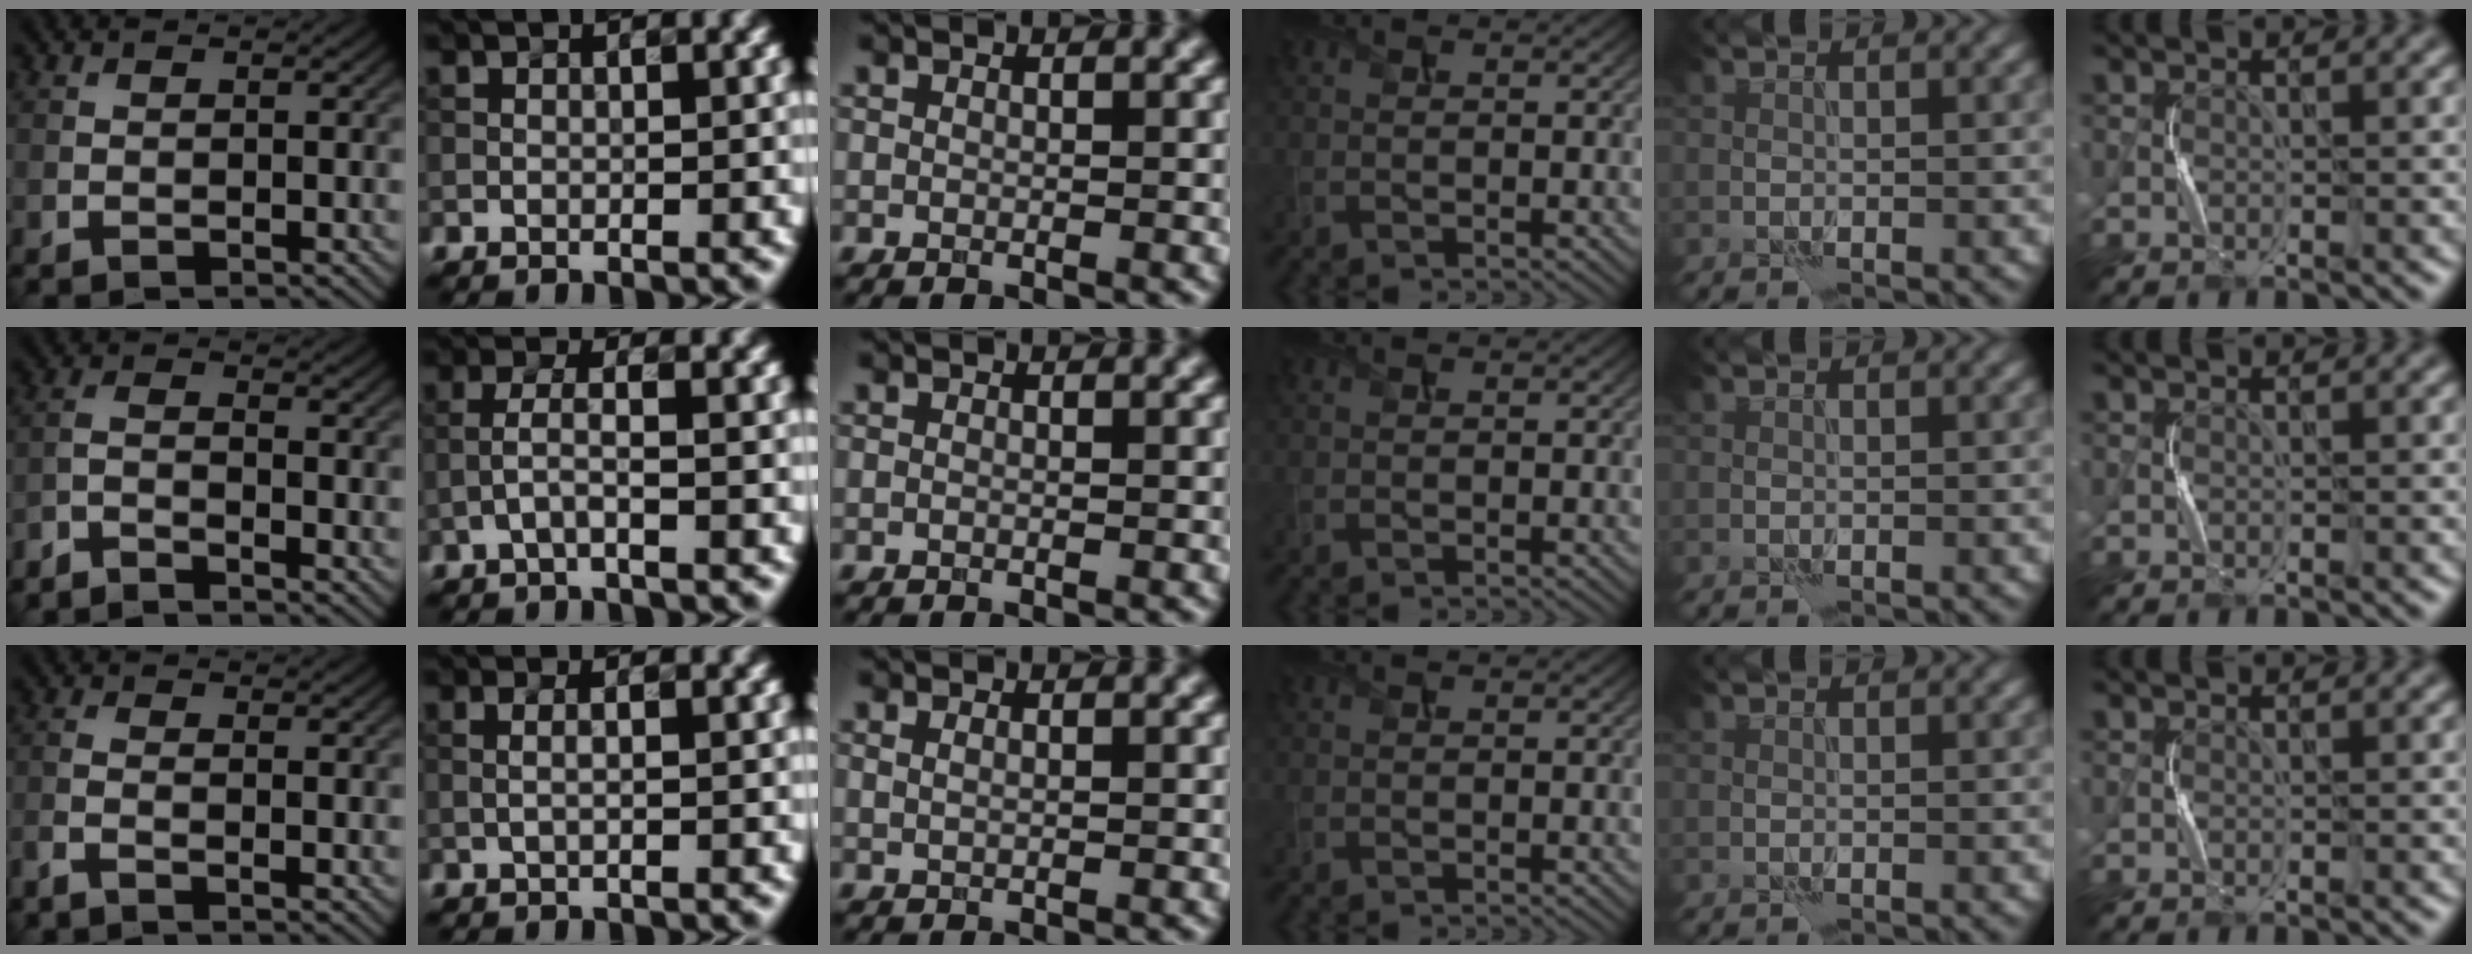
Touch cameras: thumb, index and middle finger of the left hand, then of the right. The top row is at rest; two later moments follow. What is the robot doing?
{"motion": "squeeze", "object": "sponge"}